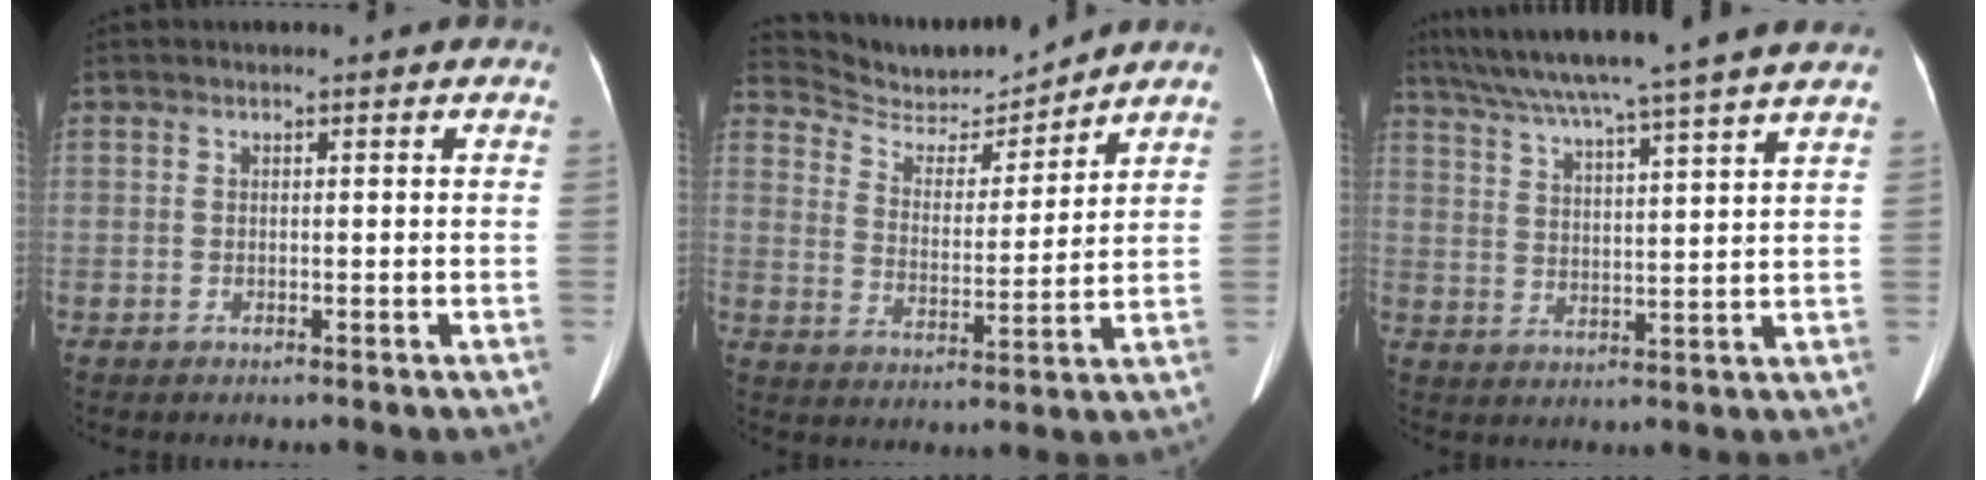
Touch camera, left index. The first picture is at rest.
{"total": 9.6, "force": [9.6, 1.1, 0.4], "torque": [-0.019, -0.005, 0.173]}
{"total": 17.6, "force": [15.0, -2.1, 9.0], "torque": [-0.159, 0.004, 0.213]}